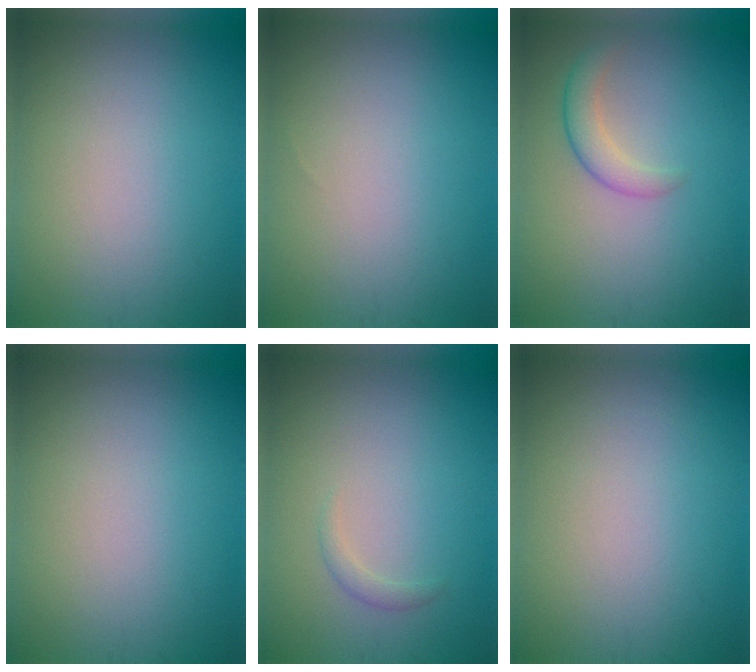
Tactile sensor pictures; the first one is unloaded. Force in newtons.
{"total": 0.0}
{"total": 2.3, "press": 2.3, "slide": 0.1}
{"total": 0.0}
{"total": 0.9, "press": 0.9, "slide": 0.1}
{"total": 0.0}